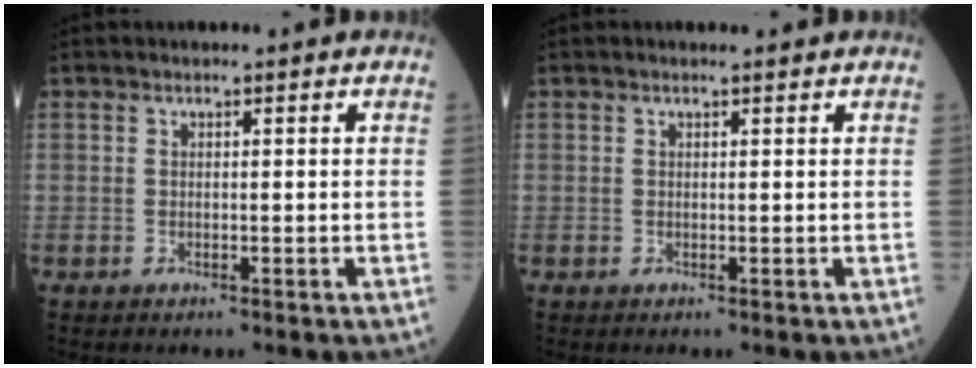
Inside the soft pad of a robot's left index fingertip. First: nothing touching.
{"total": 0.8, "force": [0.8, -0.1, 0.2], "torque": [-0.008, 0.003, 0.013]}